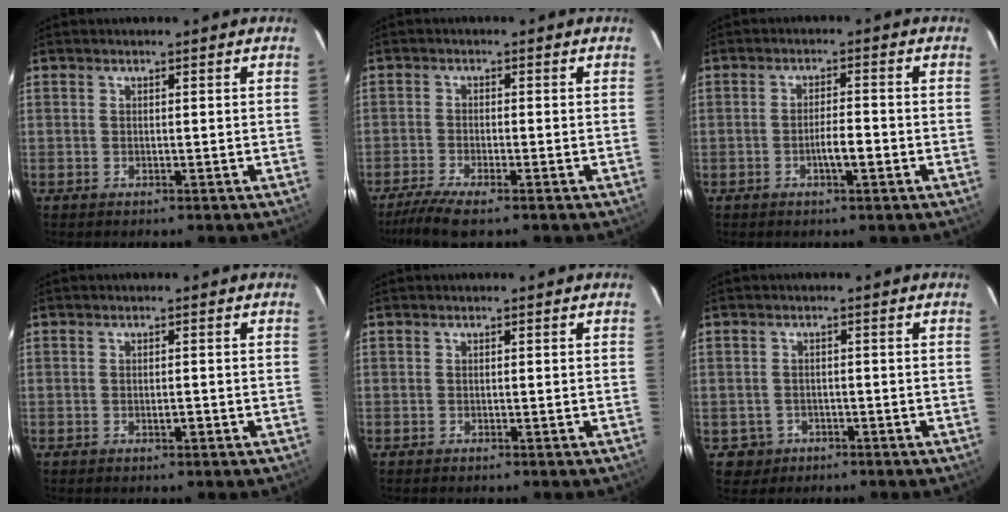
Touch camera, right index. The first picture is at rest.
{"total": 6.0, "force": [-4.5, 0.4, 3.9], "torque": [-0.071, -0.015, -0.077]}
{"total": 3.4, "force": [-1.3, 0.5, 3.1], "torque": [-0.051, 0.003, -0.022]}
{"total": 1.0, "force": [-0.4, 0.2, 0.9], "torque": [-0.017, 0.000, -0.005]}
{"total": 0.0}
{"total": 2.9, "force": [-1.1, 2.6, -0.1], "torque": [0.004, 0.010, -0.013]}